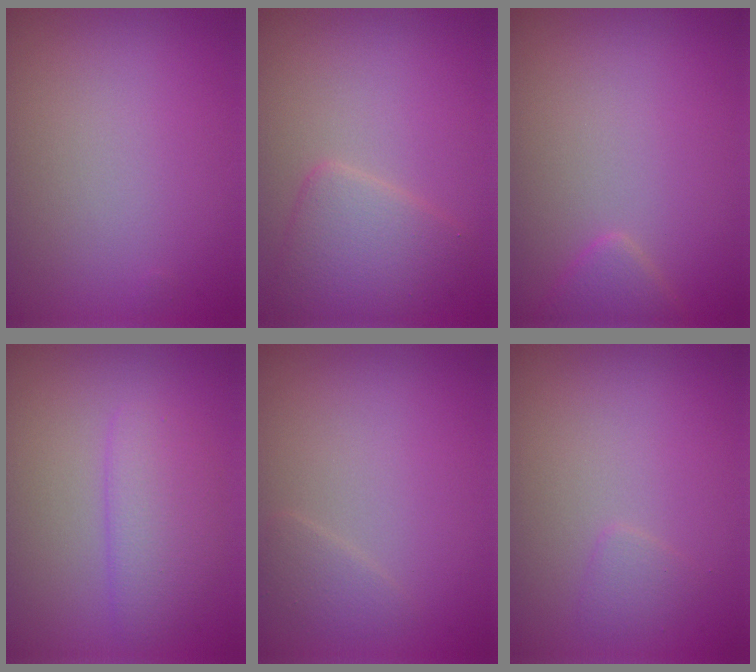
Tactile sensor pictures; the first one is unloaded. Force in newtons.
{"total": 3.4, "press": 3.4, "slide": 0.1}
{"total": 1.5, "press": 1.5, "slide": 0.2}
{"total": 2.8, "press": 2.8, "slide": 0.1}
{"total": 1.1, "press": 1.1, "slide": 0.1}
{"total": 0.9, "press": 0.9, "slide": 0.1}